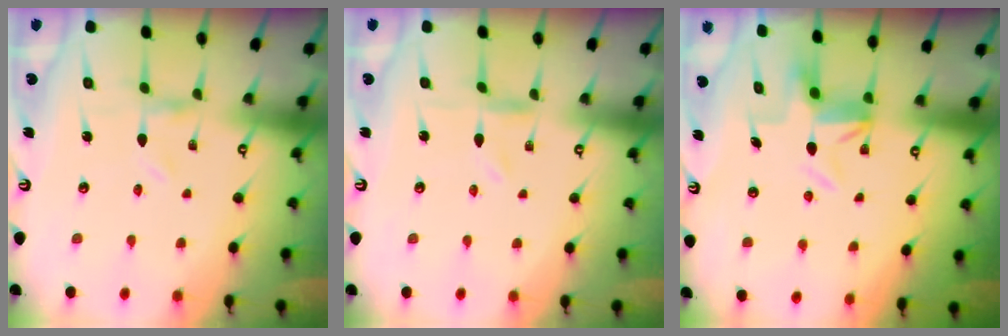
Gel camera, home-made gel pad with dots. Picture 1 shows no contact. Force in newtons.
{"total": 0.0}
{"total": 5.3, "press": 5.2, "slide": 0.5}